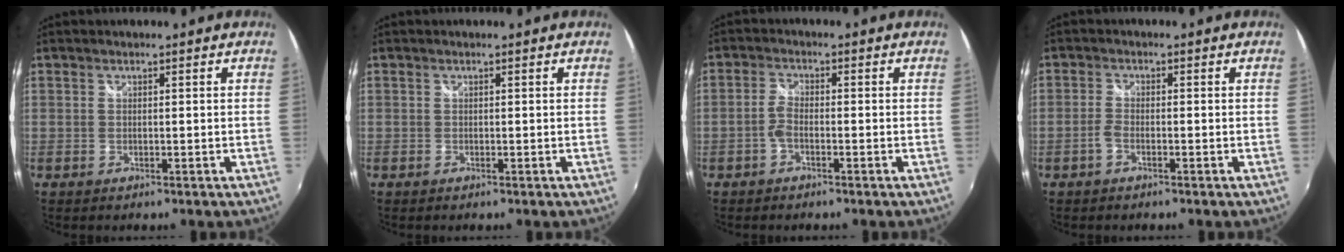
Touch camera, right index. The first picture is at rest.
{"total": 0.0}
{"total": 2.3, "force": [-1.2, 0.9, 1.7], "torque": [-0.046, 0.005, -0.028]}
{"total": 1.9, "force": [-1.1, 0.6, 1.4], "torque": [-0.041, 0.002, -0.026]}